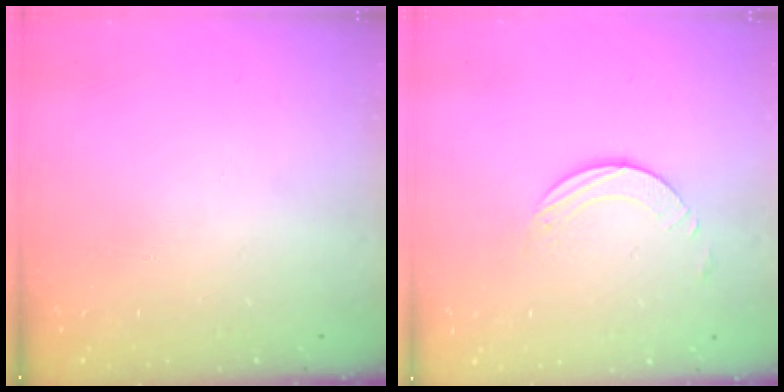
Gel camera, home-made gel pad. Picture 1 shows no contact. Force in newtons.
{"total": 1.9, "press": 1.9, "slide": 0.2}